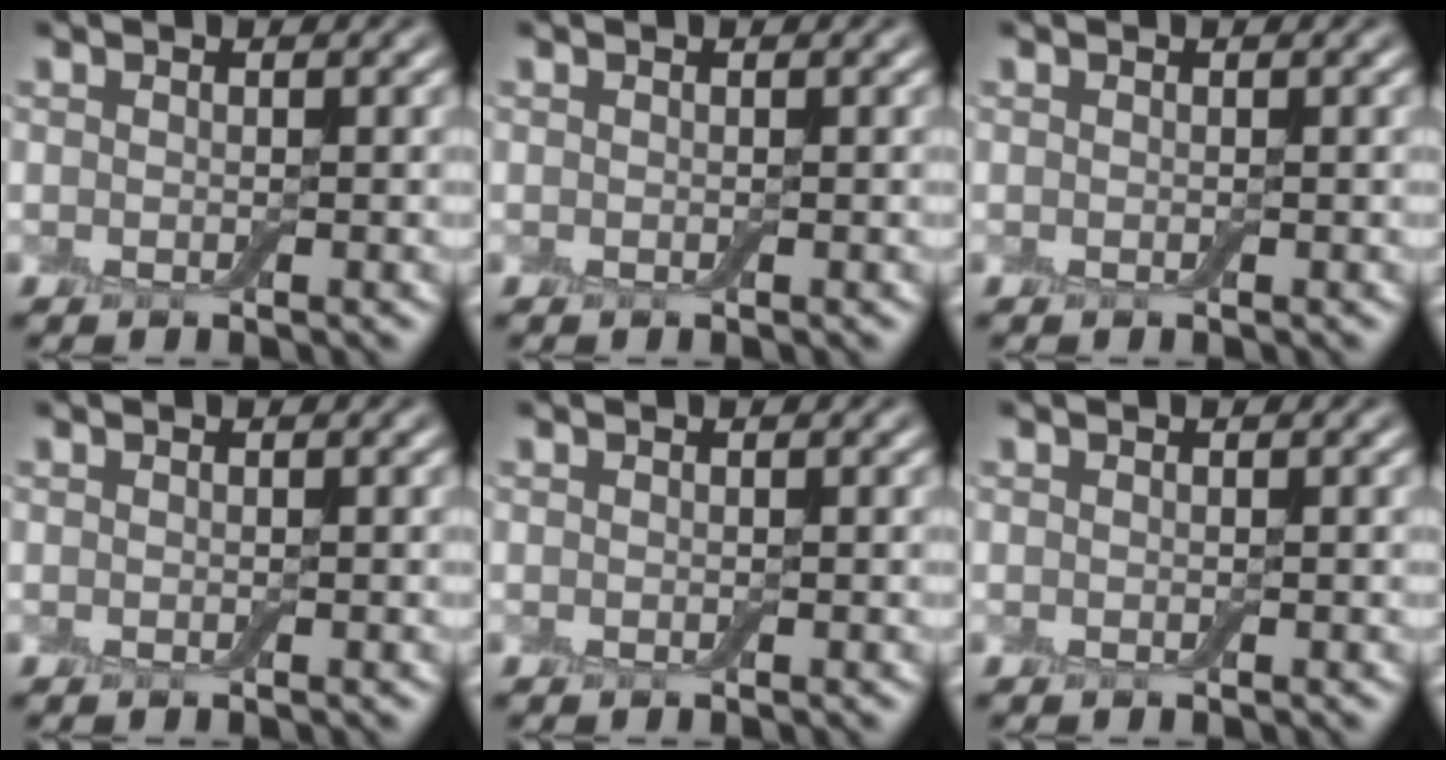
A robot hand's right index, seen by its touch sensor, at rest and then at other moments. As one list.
[{"total": 0.0}, {"total": 0.0}, {"total": 0.0}, {"total": 0.0}, {"total": 0.0}]